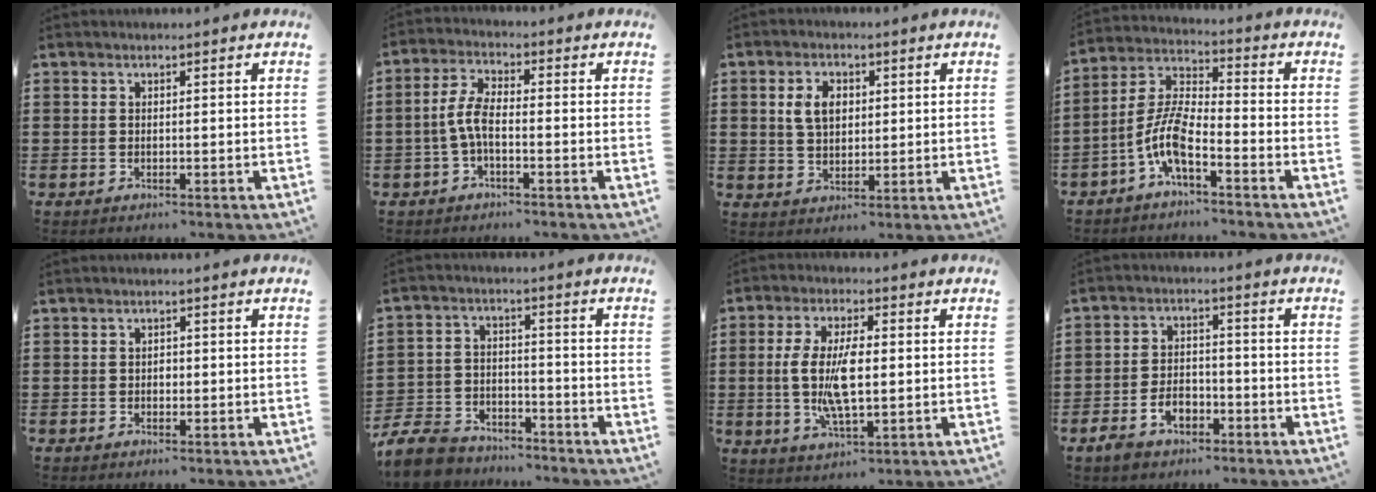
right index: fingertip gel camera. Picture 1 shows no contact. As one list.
[{"total": 5.1, "force": [-1.2, 1.8, 4.6], "torque": [-0.110, -0.003, -0.030]}, {"total": 4.7, "force": [1.1, 3.2, 3.3], "torque": [-0.074, 0.014, 0.017]}, {"total": 7.9, "force": [-4.5, 2.2, 6.1], "torque": [-0.154, -0.015, -0.092]}, {"total": 0.9, "force": [-0.1, 0.7, 0.6], "torque": [-0.013, 0.001, -0.003]}, {"total": 7.8, "force": [-7.3, 2.1, 1.7], "torque": [-0.050, 0.017, -0.146]}, {"total": 9.4, "force": [0.0, 3.6, 8.8], "torque": [-0.191, -0.004, -0.008]}, {"total": 4.8, "force": [-2.7, 3.1, 2.5], "torque": [-0.050, 0.003, -0.057]}]